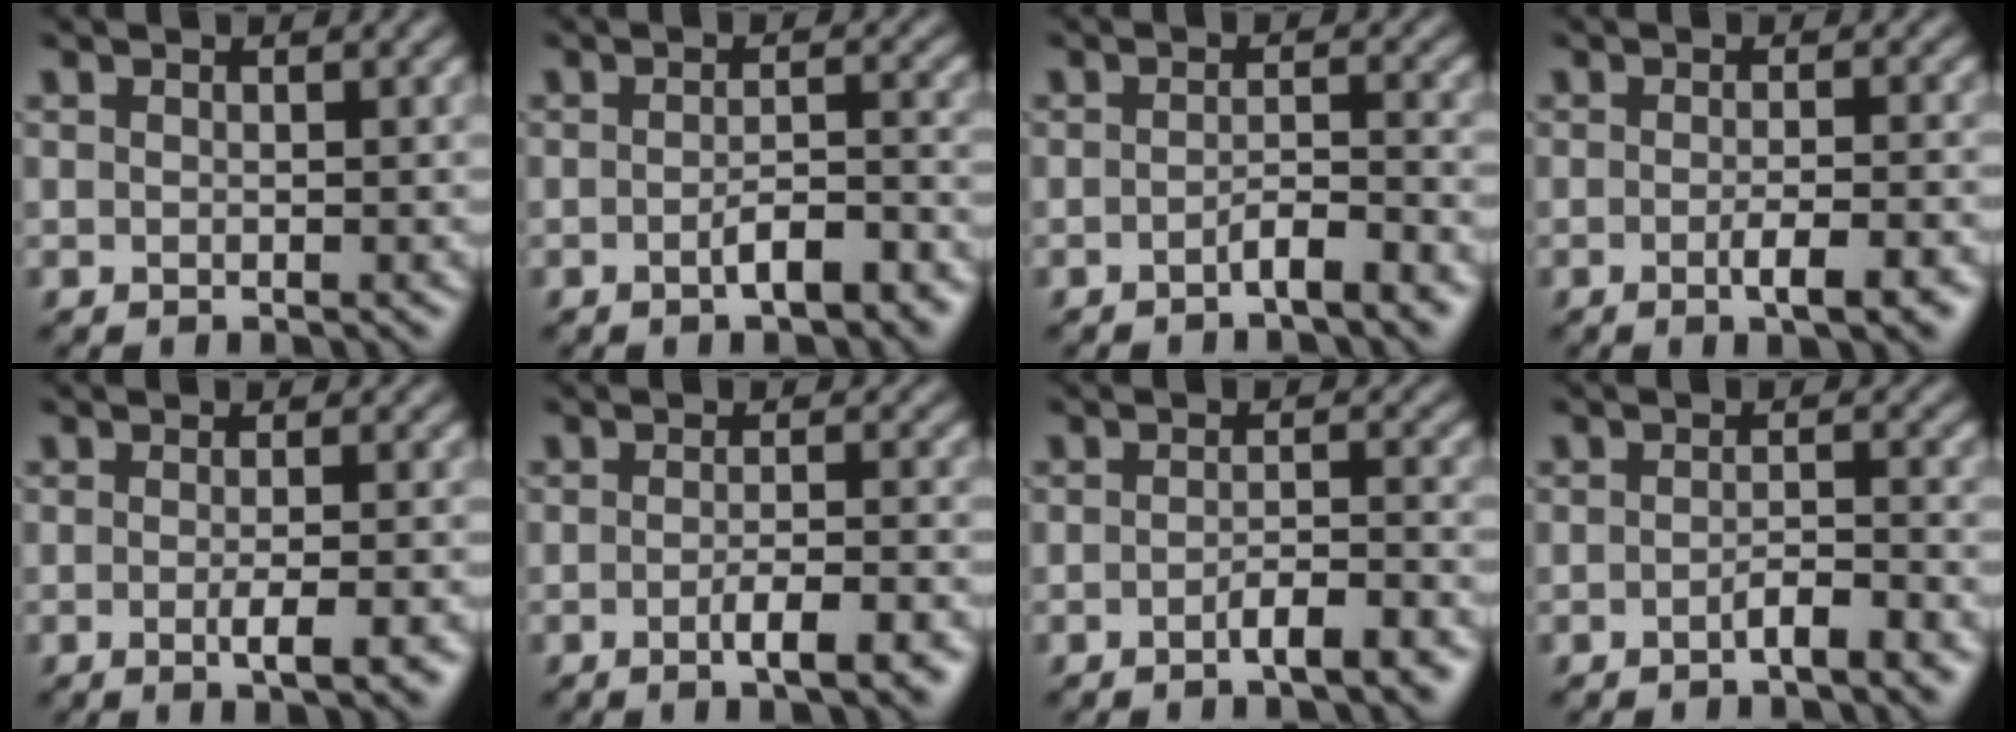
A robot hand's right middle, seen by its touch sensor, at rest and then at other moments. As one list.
[{"total": 3.8, "force": [-1.8, 1.2, 3.1], "torque": [-0.053, 0.002, -0.026]}, {"total": 2.8, "force": [-1.7, 0.6, 2.2], "torque": [-0.035, 0.008, -0.033]}, {"total": 3.9, "force": [-1.5, 0.9, 3.5], "torque": [-0.050, 0.000, -0.022]}, {"total": 3.7, "force": [-1.1, 0.9, 3.4], "torque": [-0.045, -0.002, -0.017]}, {"total": 4.2, "force": [-1.8, 1.0, 3.7], "torque": [-0.056, 0.000, -0.028]}, {"total": 3.5, "force": [-1.9, 0.9, 2.8], "torque": [-0.043, 0.006, -0.035]}, {"total": 2.6, "force": [-1.4, 0.6, 2.1], "torque": [-0.033, 0.006, -0.027]}]